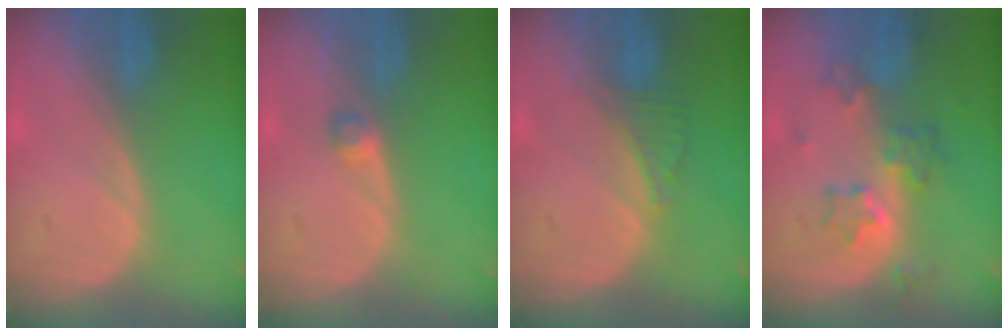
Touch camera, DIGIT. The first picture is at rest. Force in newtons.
{"total": 1.8, "press": 1.6, "slide": 0.8}
{"total": 2.5, "press": 2.5, "slide": 0.2}
{"total": 6.6, "press": 6.0, "slide": 2.7}